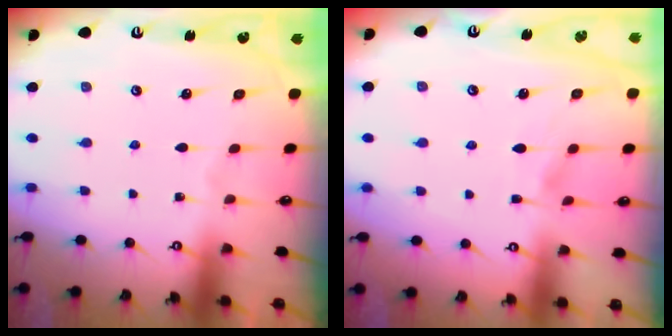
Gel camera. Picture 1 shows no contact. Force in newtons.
{"total": 4.8, "press": 4.8, "slide": 0.5}